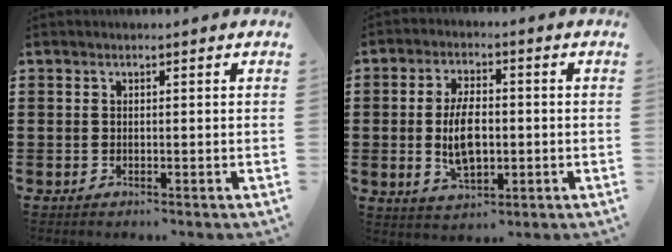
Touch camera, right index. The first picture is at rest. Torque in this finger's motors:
{"motor_torque": [0.93, 0.86, 0.65, 0.21]}